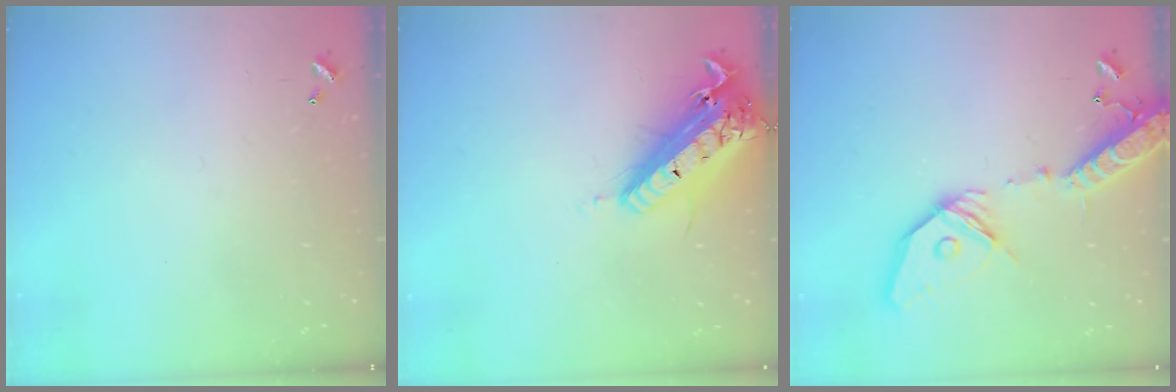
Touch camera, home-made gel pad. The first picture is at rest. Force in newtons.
{"total": 21.3, "press": 20.9, "slide": 4.2}
{"total": 21.3, "press": 20.9, "slide": 4.1}